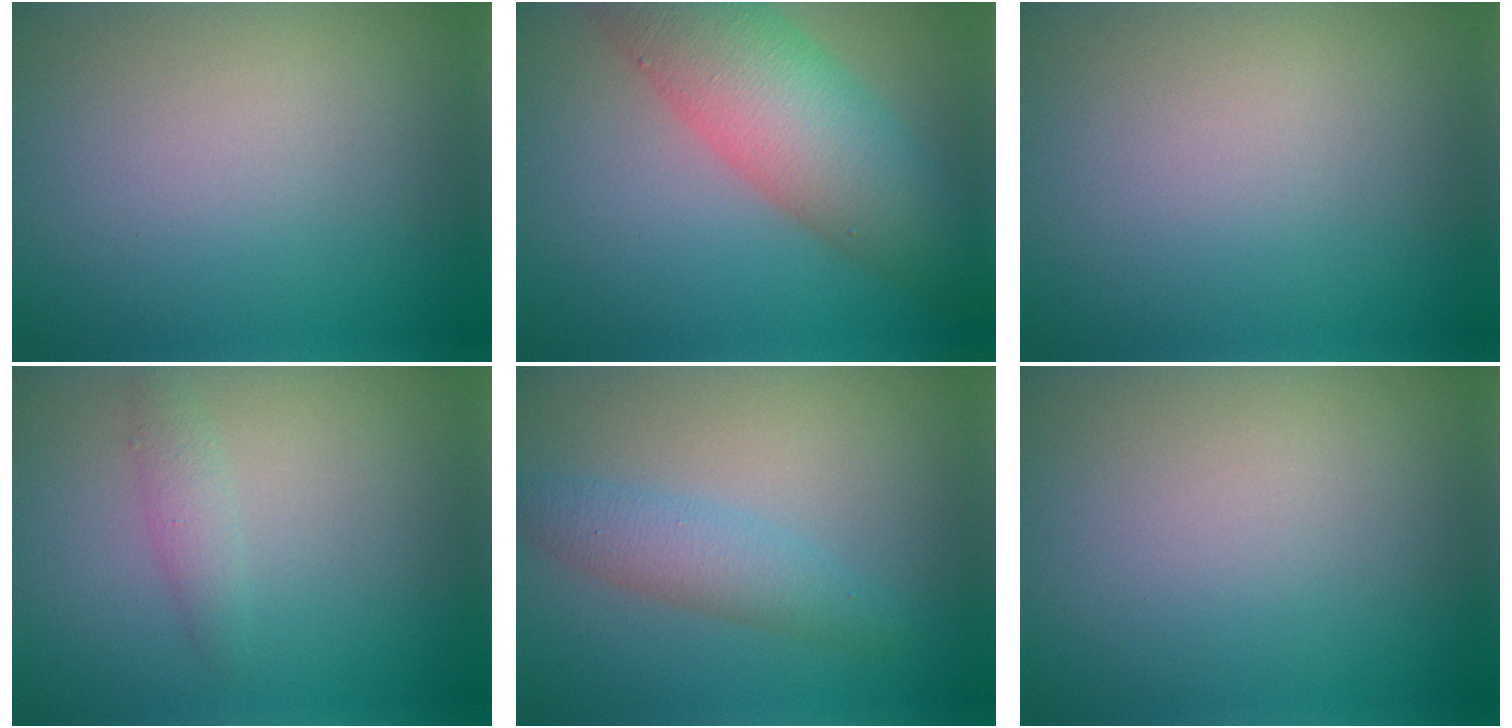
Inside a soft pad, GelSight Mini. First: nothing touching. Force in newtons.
{"total": 8.6, "press": 8.6, "slide": 0.3}
{"total": 0.0}
{"total": 1.4, "press": 1.4, "slide": 0.0}
{"total": 2.9, "press": 2.9, "slide": 0.0}
{"total": 0.0}